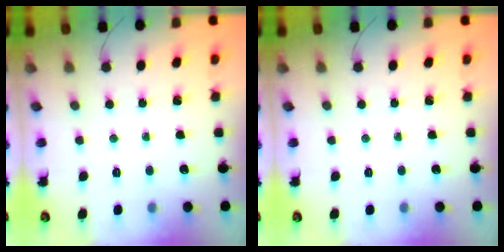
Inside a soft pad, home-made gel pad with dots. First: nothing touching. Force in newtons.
{"total": 0.0}